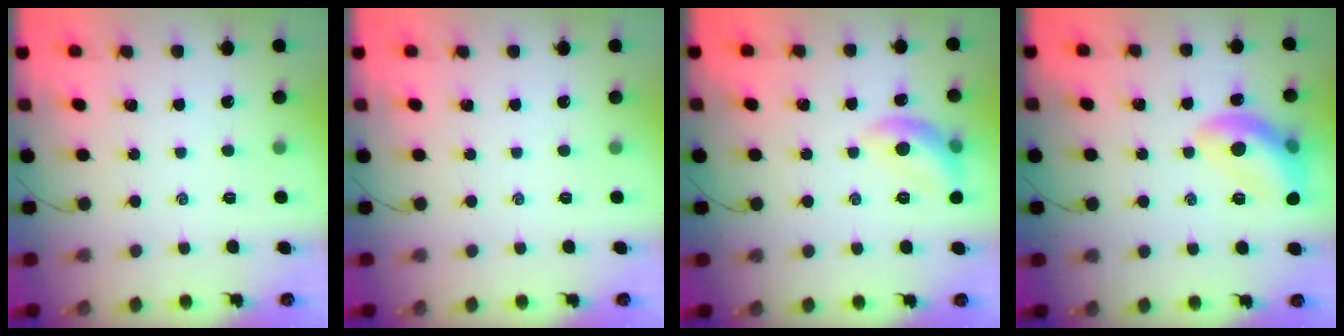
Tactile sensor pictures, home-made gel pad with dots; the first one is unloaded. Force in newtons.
{"total": 0.0}
{"total": 10.6, "press": 10.6, "slide": 0.3}
{"total": 13.1, "press": 13.1, "slide": 0.9}